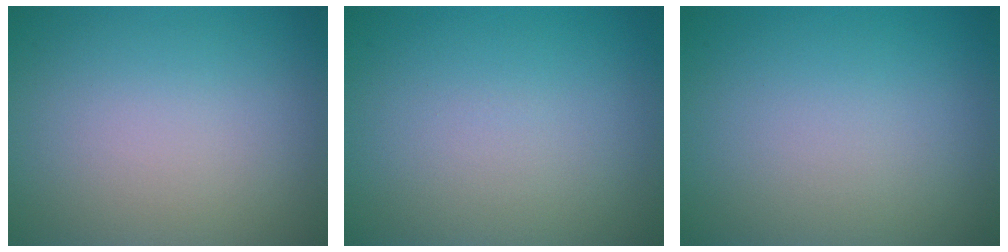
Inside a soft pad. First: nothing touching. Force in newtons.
{"total": 0.0}
{"total": 0.0}